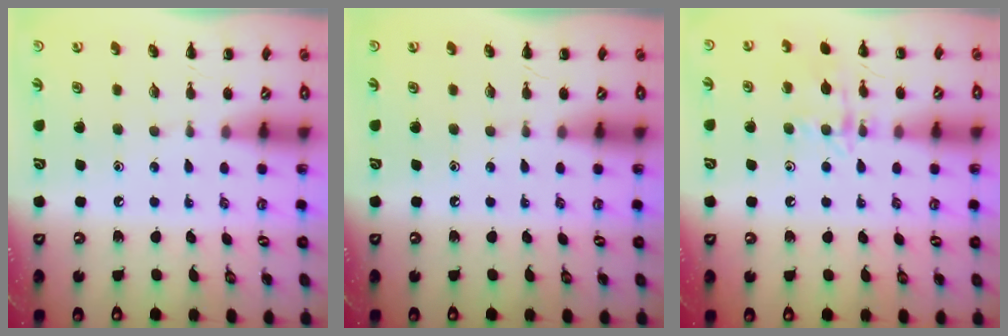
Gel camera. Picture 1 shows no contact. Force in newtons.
{"total": 0.0}
{"total": 11.2, "press": 11.1, "slide": 0.7}